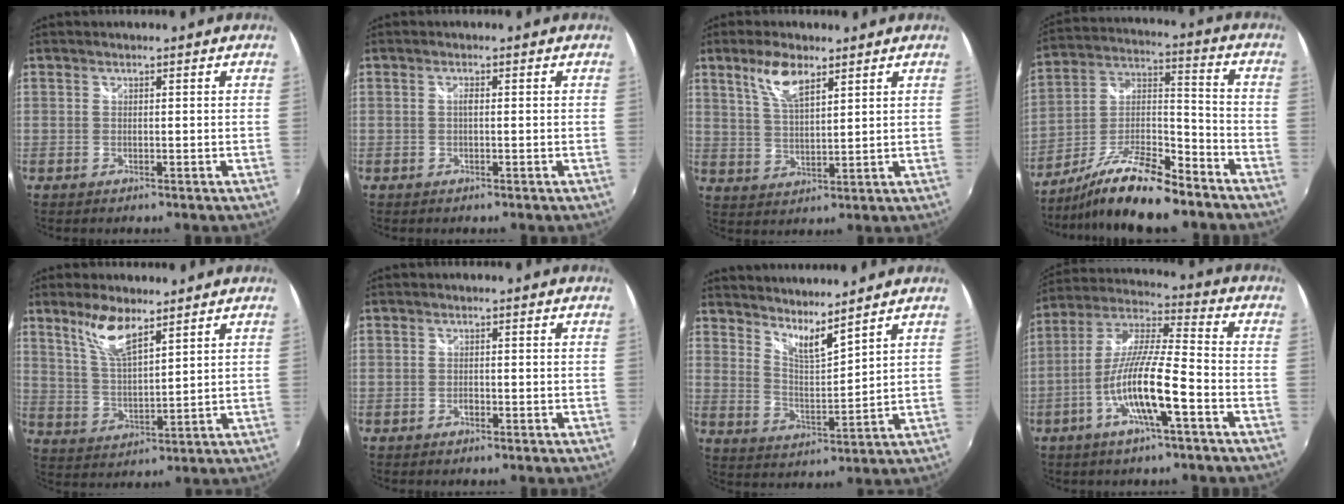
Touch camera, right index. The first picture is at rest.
{"total": 0.9, "force": [-0.1, 0.2, 0.8], "torque": [-0.016, 0.004, -0.003]}
{"total": 7.0, "force": [4.3, 2.4, 4.9], "torque": [-0.094, 0.005, 0.088]}
{"total": 16.9, "force": [-13.0, 3.9, 10.1], "torque": [-0.206, -0.005, -0.228]}
{"total": 8.0, "force": [5.8, 2.5, 4.9], "torque": [-0.093, 0.002, 0.117]}
{"total": 0.8, "force": [-0.5, 0.5, 0.3], "torque": [-0.007, -0.001, -0.010]}
{"total": 6.8, "force": [6.0, 0.3, 3.1], "torque": [-0.051, -0.016, 0.105]}
{"total": 13.4, "force": [-5.5, 1.4, 12.2], "torque": [-0.240, -0.003, -0.107]}